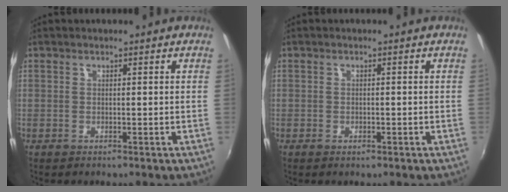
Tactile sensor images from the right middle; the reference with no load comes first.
{"total": 0.9, "force": [-0.6, 0.5, 0.4], "torque": [-0.007, -0.002, -0.010]}